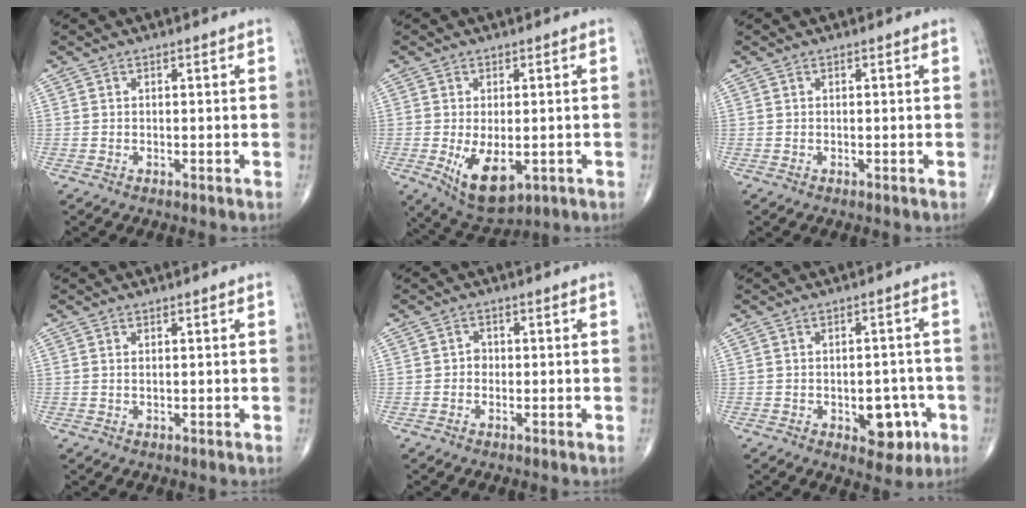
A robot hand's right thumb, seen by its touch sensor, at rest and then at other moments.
{"total": 9.1, "force": [-2.2, 4.8, 7.5], "torque": [-0.117, -0.017, -0.021]}
{"total": 0.0}
{"total": 0.5, "force": [0.2, 0.2, 0.4], "torque": [-0.005, -0.001, 0.005]}
{"total": 1.4, "force": [-0.2, 1.2, 0.6], "torque": [0.004, 0.006, -0.008]}
{"total": 7.9, "force": [-2.8, 4.6, 5.9], "torque": [-0.042, 0.016, -0.027]}